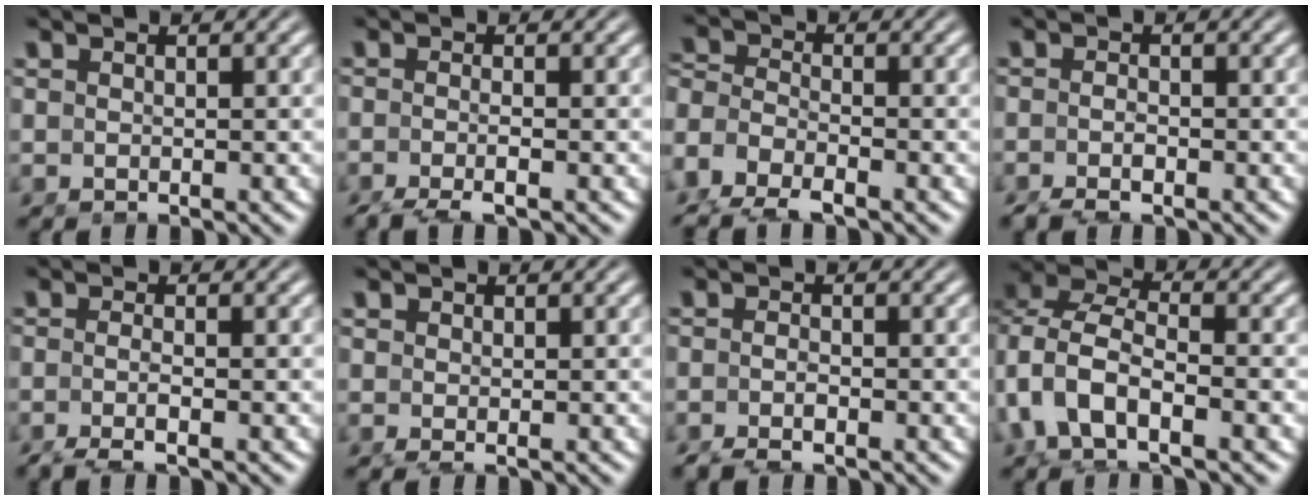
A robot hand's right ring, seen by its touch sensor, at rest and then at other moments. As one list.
[{"total": 2.8, "force": [-1.9, 0.8, 1.9], "torque": [-0.040, -0.011, -0.029]}, {"total": 5.5, "force": [-2.1, 4.4, 2.4], "torque": [-0.077, -0.030, -0.035]}, {"total": 3.0, "force": [-2.1, 1.5, 1.4], "torque": [-0.036, -0.012, -0.033]}, {"total": 2.7, "force": [-1.7, 0.4, 2.1], "torque": [-0.046, -0.016, -0.024]}, {"total": 1.5, "force": [-0.3, 1.3, 0.8], "torque": [-0.028, -0.016, 0.002]}, {"total": 2.9, "force": [-2.1, 1.4, 1.5], "torque": [-0.037, -0.011, -0.032]}, {"total": 9.2, "force": [0.0, 7.2, 5.8], "torque": [-0.152, -0.018, -0.006]}]